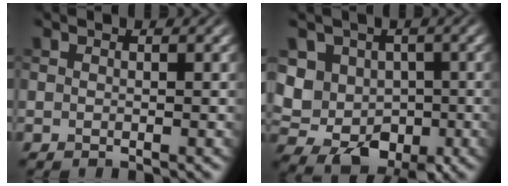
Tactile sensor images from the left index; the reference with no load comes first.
{"total": 6.3, "force": [-0.1, 5.4, 3.3], "torque": [-0.057, -0.010, -0.002]}